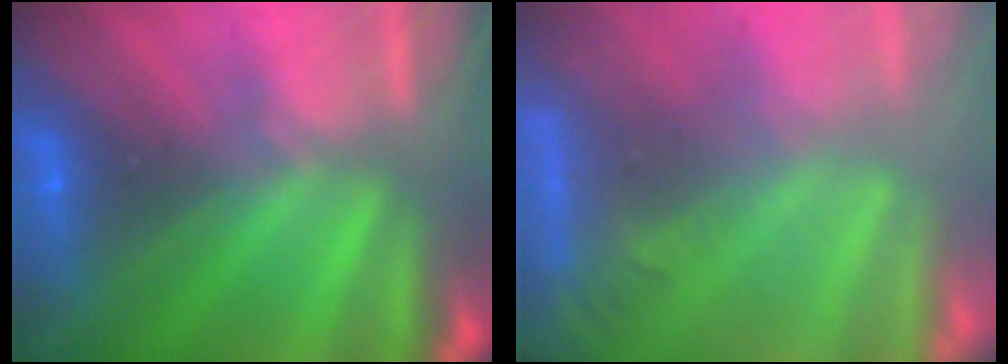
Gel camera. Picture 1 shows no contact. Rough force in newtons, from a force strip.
{"total": 6.1}